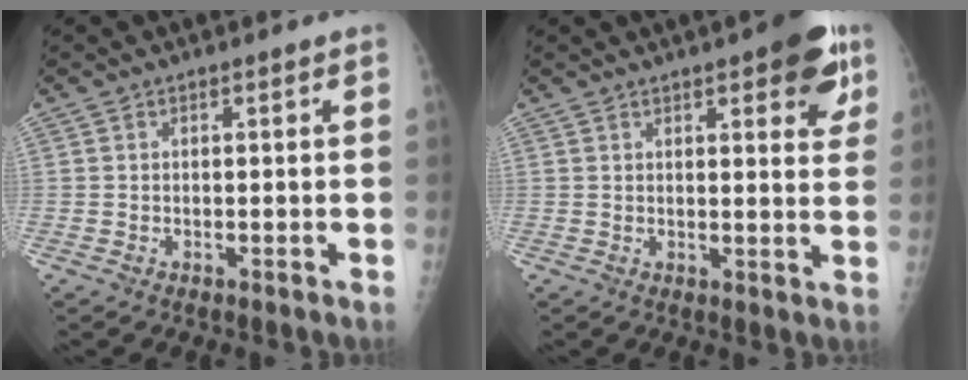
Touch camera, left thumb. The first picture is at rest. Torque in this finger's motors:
{"motor_torque": [1.24, 1.03, 0.76, -0.76, 0.03]}